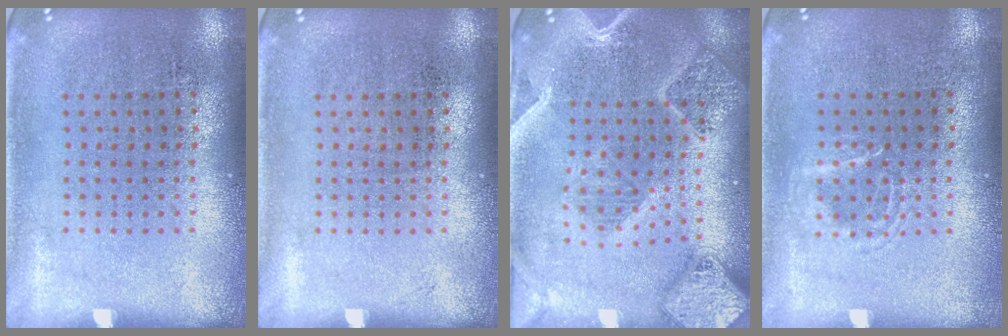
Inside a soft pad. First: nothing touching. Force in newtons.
{"total": 0.0}
{"total": 2.9, "press": 2.5, "slide": 1.5}
{"total": 1.4, "press": 1.4, "slide": 0.2}